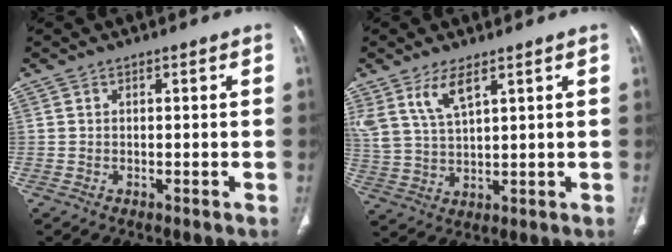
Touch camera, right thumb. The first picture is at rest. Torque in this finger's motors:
{"motor_torque": [-0.02, 0.02, 0.90, 0.69, 0.02]}